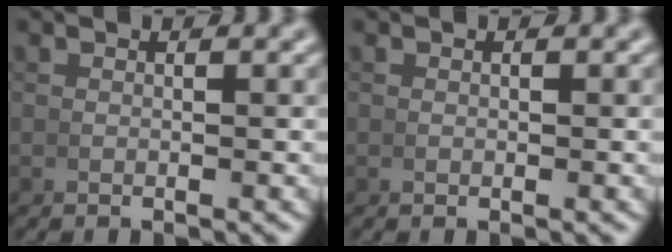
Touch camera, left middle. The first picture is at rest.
{"total": 0.0}